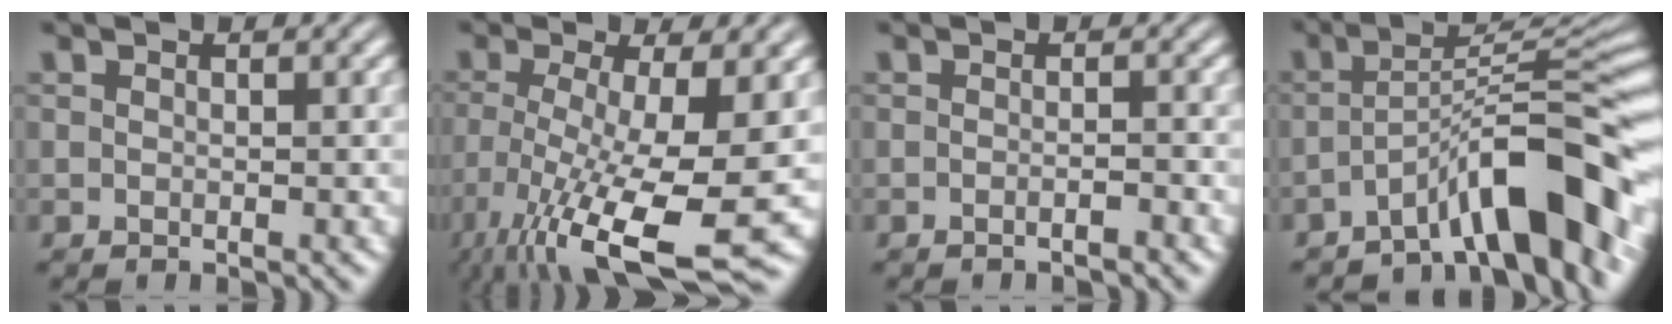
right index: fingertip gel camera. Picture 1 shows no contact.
{"total": 10.5, "force": [-4.6, 3.7, 8.7], "torque": [-0.166, -0.064, -0.040]}
{"total": 1.3, "force": [-1.2, -0.3, 0.3], "torque": [-0.001, 0.003, -0.023]}
{"total": 7.9, "force": [-3.5, 1.6, 6.9], "torque": [-0.093, -0.010, -0.046]}